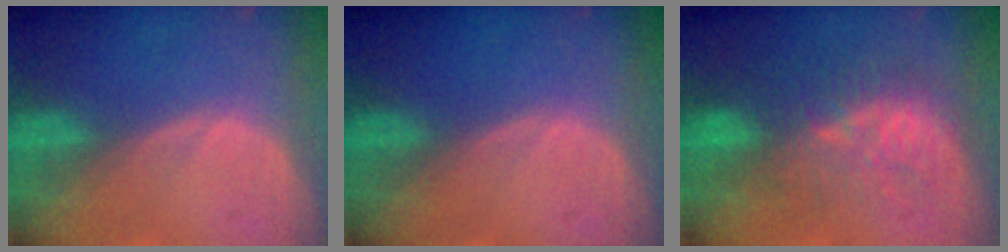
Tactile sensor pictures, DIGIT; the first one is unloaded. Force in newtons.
{"total": 0.0}
{"total": 9.4, "press": 9.0, "slide": 2.7}